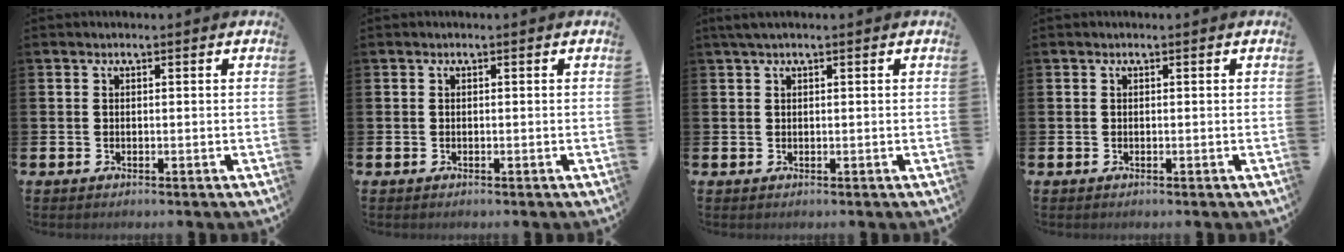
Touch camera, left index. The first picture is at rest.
{"total": 0.0}
{"total": 1.0, "force": [0.8, 0.2, 0.6], "torque": [-0.010, 0.002, 0.014]}
{"total": 0.0}